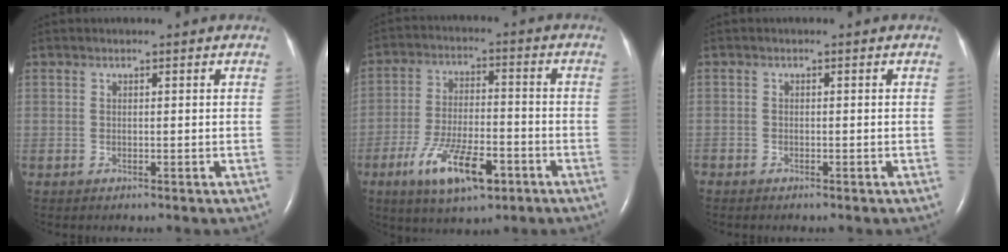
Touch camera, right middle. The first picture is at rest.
{"total": 11.5, "force": [-5.8, 3.8, 9.1], "torque": [-0.176, -0.006, -0.094]}
{"total": 0.7, "force": [-0.6, 0.4, 0.1], "torque": [-0.003, 0.002, -0.011]}